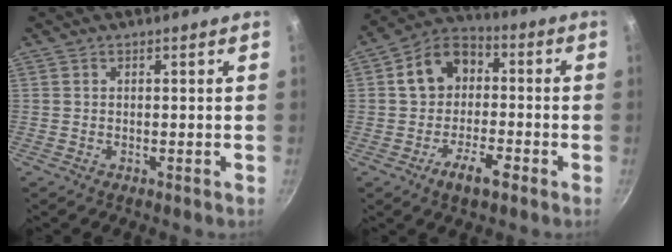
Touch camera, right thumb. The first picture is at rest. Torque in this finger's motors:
{"motor_torque": [0.17, 2.08, 0.70, -0.70, 0.31]}